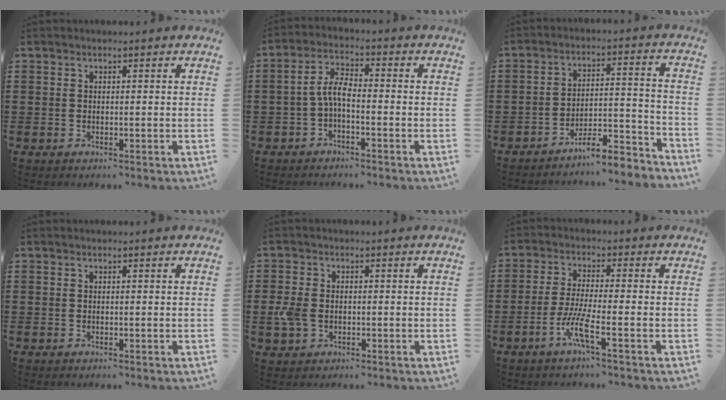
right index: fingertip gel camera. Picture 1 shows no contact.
{"total": 4.3, "force": [-1.2, 1.5, 3.8], "torque": [-0.084, 0.006, -0.028]}
{"total": 6.3, "force": [-6.0, 0.4, 2.0], "torque": [-0.029, 0.008, -0.114]}
{"total": 0.0}
{"total": 3.5, "force": [-0.7, 2.5, 2.3], "torque": [-0.066, -0.004, -0.018]}
{"total": 6.0, "force": [-2.9, 0.5, 5.2], "torque": [-0.113, -0.012, -0.060]}